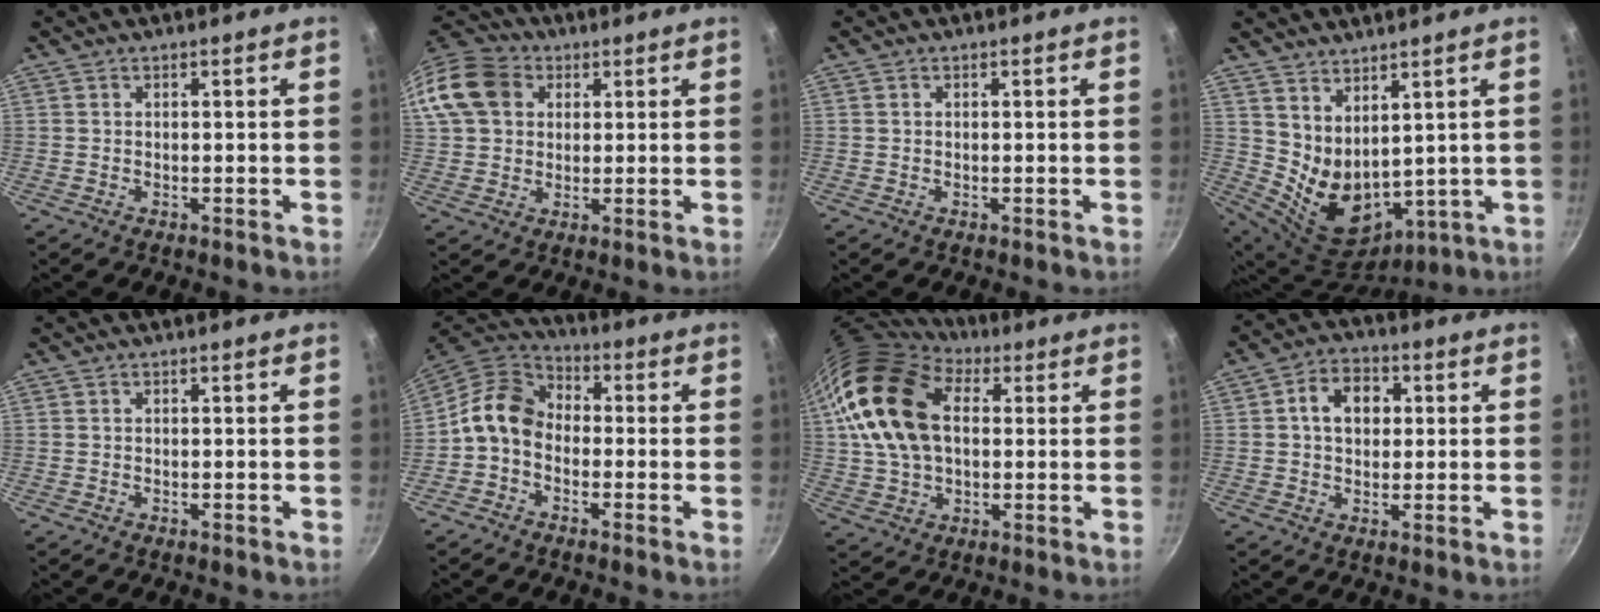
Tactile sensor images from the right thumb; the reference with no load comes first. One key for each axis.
{"total": 12.6, "fx": 3.8, "fy": 10.2, "fz": 6.3, "tx": -0.116, "ty": 0.017, "tz": 0.059}
{"total": 0.5, "fx": 0.2, "fy": 0.4, "fz": 0.2, "tx": -0.004, "ty": 0.002, "tz": 0.003}
{"total": 11.7, "fx": 4.5, "fy": 7.0, "fz": 8.3, "tx": -0.124, "ty": -0.057, "tz": 0.110}
{"total": 0.0}
{"total": 9.5, "fx": -1.5, "fy": 7.3, "fz": 5.8, "tx": -0.090, "ty": 0.040, "tz": -0.054}
{"total": 19.7, "fx": 4.7, "fy": 13.2, "fz": 13.9, "tx": -0.254, "ty": 0.011, "tz": 0.079}
{"total": 7.9, "fx": 1.5, "fy": 5.9, "fz": 4.9, "tx": -0.056, "ty": 0.010, "tz": 0.014}